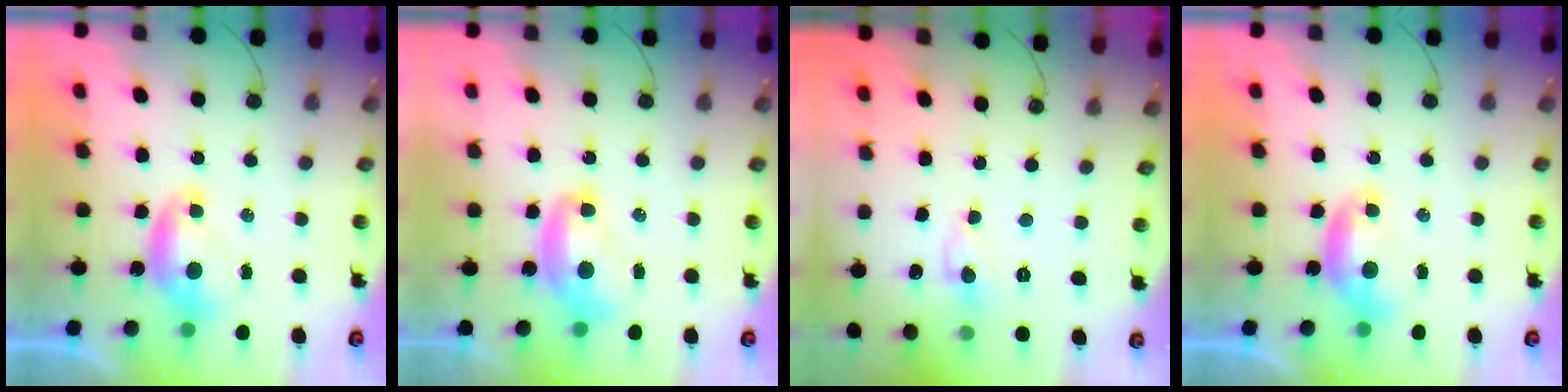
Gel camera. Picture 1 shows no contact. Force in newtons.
{"total": 2.4, "press": 2.4, "slide": 0.3}
{"total": 0.0}
{"total": 0.0}